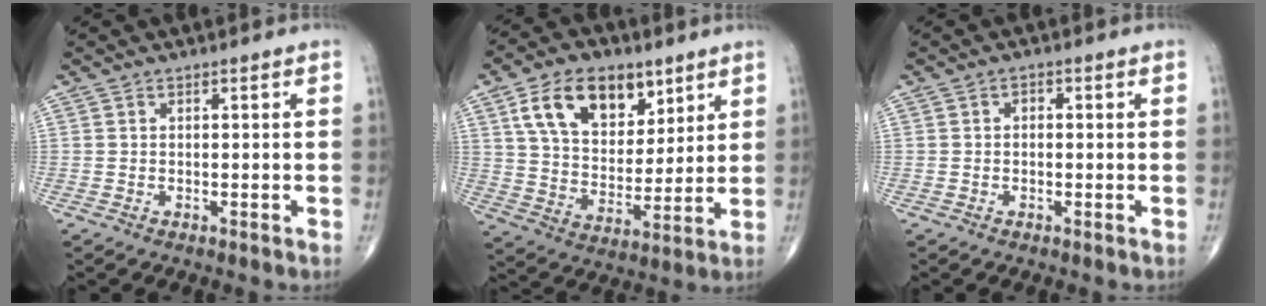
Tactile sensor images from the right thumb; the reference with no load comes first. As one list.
[{"total": 16.3, "force": [8.0, 10.0, 9.9], "torque": [-0.130, -0.031, 0.150]}, {"total": 1.3, "force": [0.1, 0.9, 0.9], "torque": [-0.006, 0.006, -0.003]}]